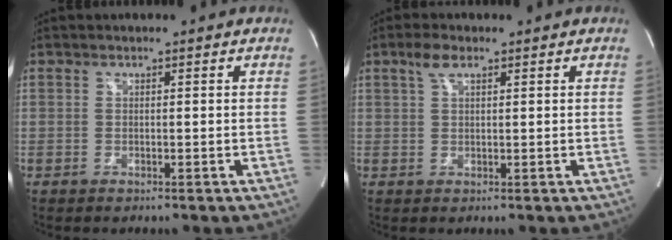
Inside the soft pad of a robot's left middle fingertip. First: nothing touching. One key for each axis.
{"total": 2.8, "fx": 1.7, "fy": 0.9, "fz": 2.1, "tx": -0.048, "ty": 0.013, "tz": 0.036}